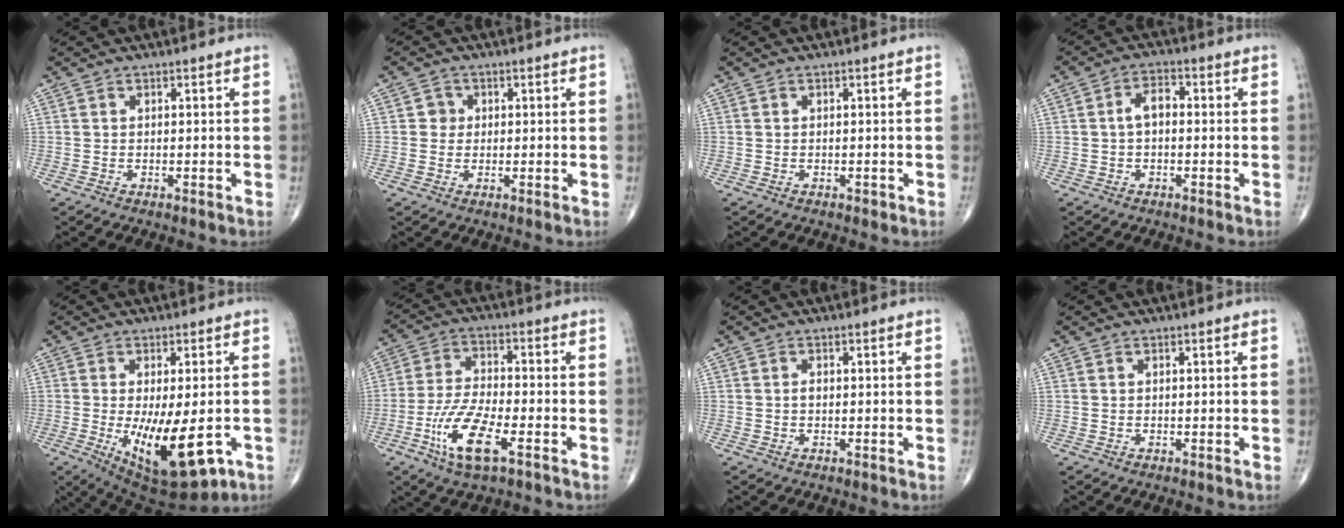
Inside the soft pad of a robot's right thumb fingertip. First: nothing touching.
{"total": 2.1, "force": [0.2, 2.1, 0.5], "torque": [0.006, 0.005, -0.002]}
{"total": 0.5, "force": [-0.3, 0.3, 0.3], "torque": [-0.003, 0.000, -0.005]}
{"total": 3.9, "force": [-0.2, 2.3, 3.1], "torque": [-0.049, 0.018, -0.012]}
{"total": 15.4, "force": [-4.1, 5.8, 13.7], "torque": [-0.216, -0.020, -0.040]}
{"total": 11.4, "force": [-5.1, 3.7, 9.5], "torque": [-0.196, 0.015, -0.095]}
{"total": 0.8, "force": [-0.1, 0.5, 0.5], "torque": [-0.009, 0.001, -0.003]}
{"total": 0.0}